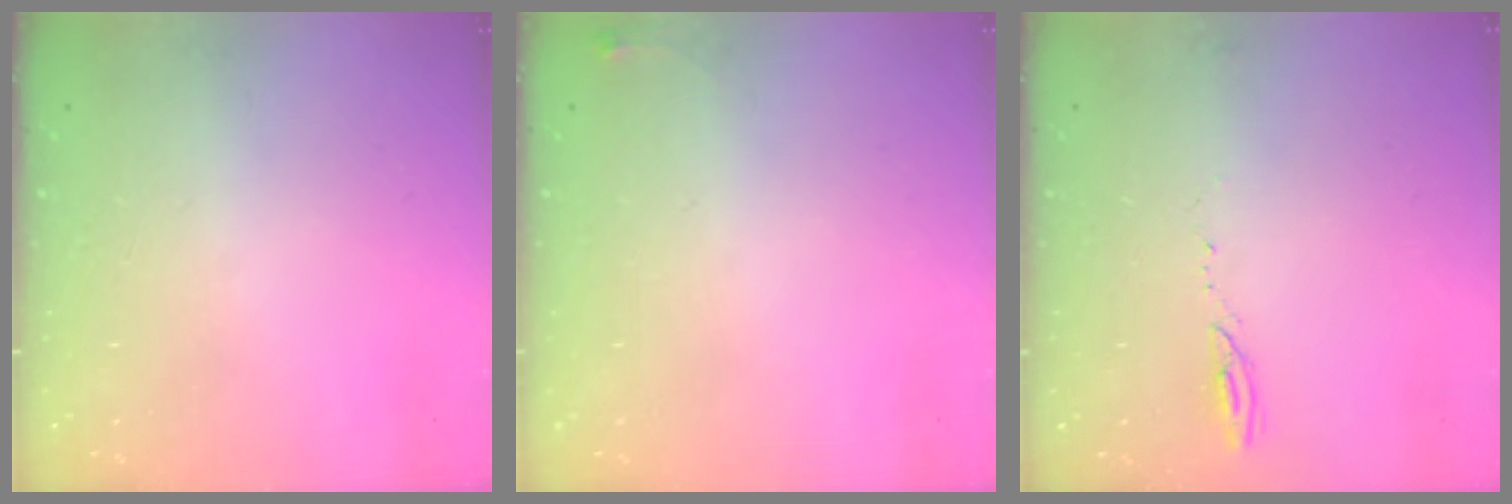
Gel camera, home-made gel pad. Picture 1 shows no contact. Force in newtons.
{"total": 3.4, "press": 3.4, "slide": 0.5}
{"total": 3.3, "press": 3.3, "slide": 0.4}